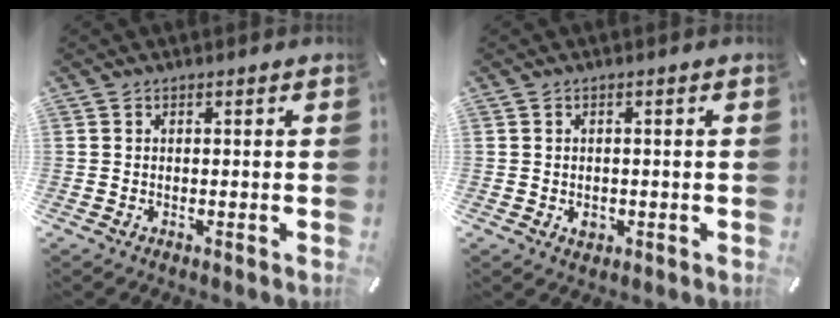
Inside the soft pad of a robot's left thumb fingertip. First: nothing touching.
{"total": 2.0, "force": [-0.6, 1.7, 1.0], "torque": [-0.018, 0.003, -0.010]}